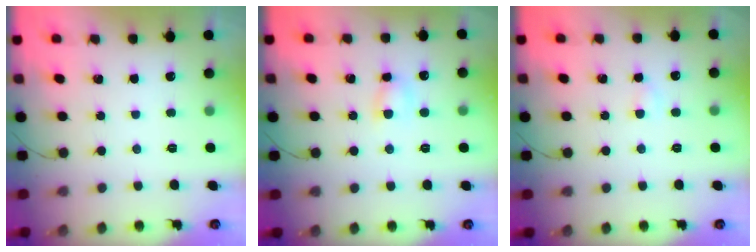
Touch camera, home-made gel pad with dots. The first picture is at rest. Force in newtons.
{"total": 4.4, "press": 4.3, "slide": 1.0}
{"total": 2.6, "press": 2.4, "slide": 0.8}